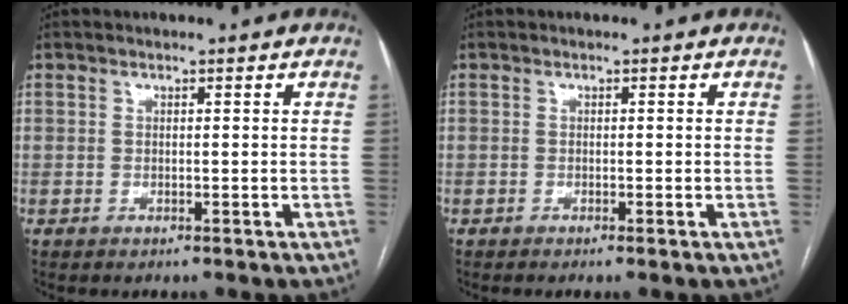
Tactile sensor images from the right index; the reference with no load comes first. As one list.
[{"total": 0.8, "force": [-0.3, 0.0, 0.7], "torque": [-0.011, -0.001, -0.003]}]